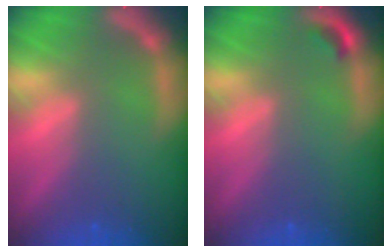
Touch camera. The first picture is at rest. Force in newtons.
{"total": 0.9}